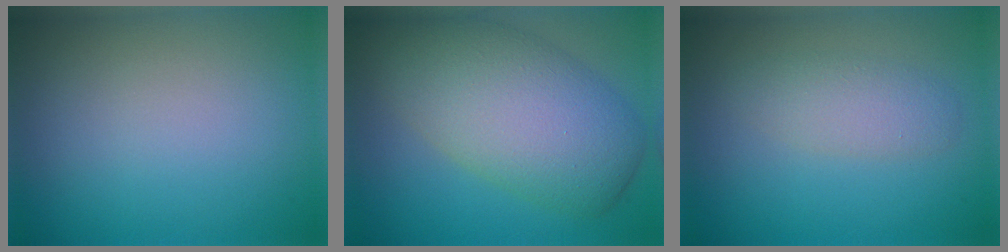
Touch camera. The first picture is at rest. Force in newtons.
{"total": 9.5, "press": 9.5, "slide": 0.7}
{"total": 2.3, "press": 2.3, "slide": 0.1}